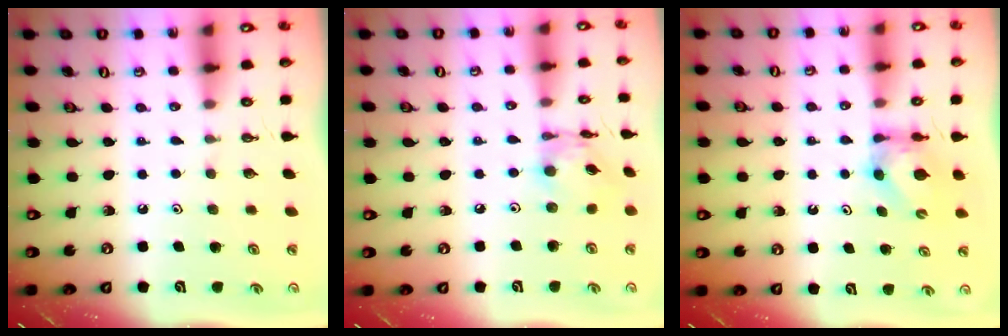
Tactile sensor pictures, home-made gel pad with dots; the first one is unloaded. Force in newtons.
{"total": 8.8, "press": 8.8, "slide": 0.4}
{"total": 6.1, "press": 6.0, "slide": 0.5}